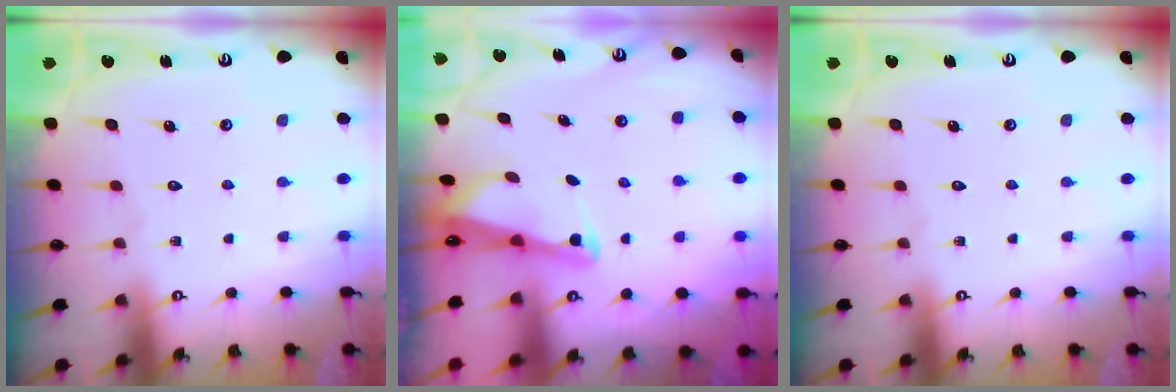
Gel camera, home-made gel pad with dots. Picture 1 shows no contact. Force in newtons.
{"total": 2.6, "press": 2.6, "slide": 0.2}
{"total": 0.0}